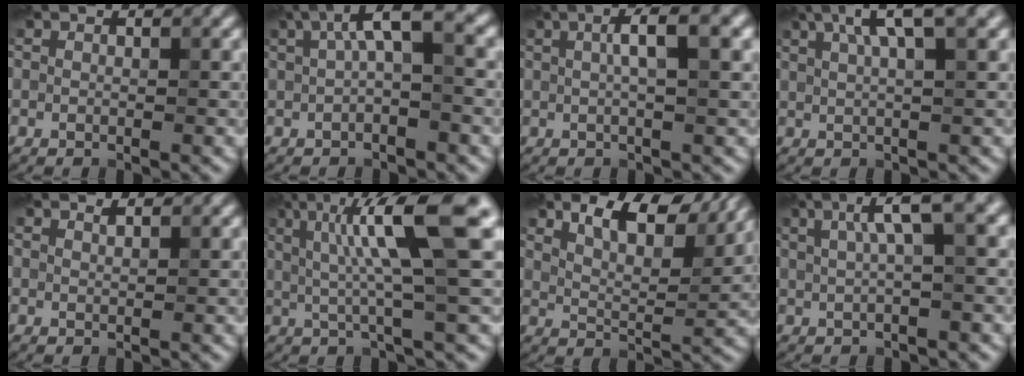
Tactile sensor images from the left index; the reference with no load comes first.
{"total": 4.5, "force": [1.3, 1.1, 4.2], "torque": [-0.067, 0.019, 0.012]}
{"total": 3.8, "force": [1.1, 0.7, 3.5], "torque": [-0.057, 0.012, 0.012]}
{"total": 4.7, "force": [2.6, 0.8, 3.8], "torque": [-0.061, 0.012, 0.042]}
{"total": 0.8, "force": [0.8, 0.0, -0.2], "torque": [0.003, -0.001, 0.012]}
{"total": 9.1, "force": [2.4, 1.3, 8.6], "torque": [-0.134, 0.008, 0.039]}
{"total": 7.6, "force": [5.9, 2.3, 4.1], "torque": [-0.076, 0.011, 0.084]}
{"total": 4.6, "force": [1.8, 0.8, 4.2], "torque": [-0.065, 0.015, 0.027]}